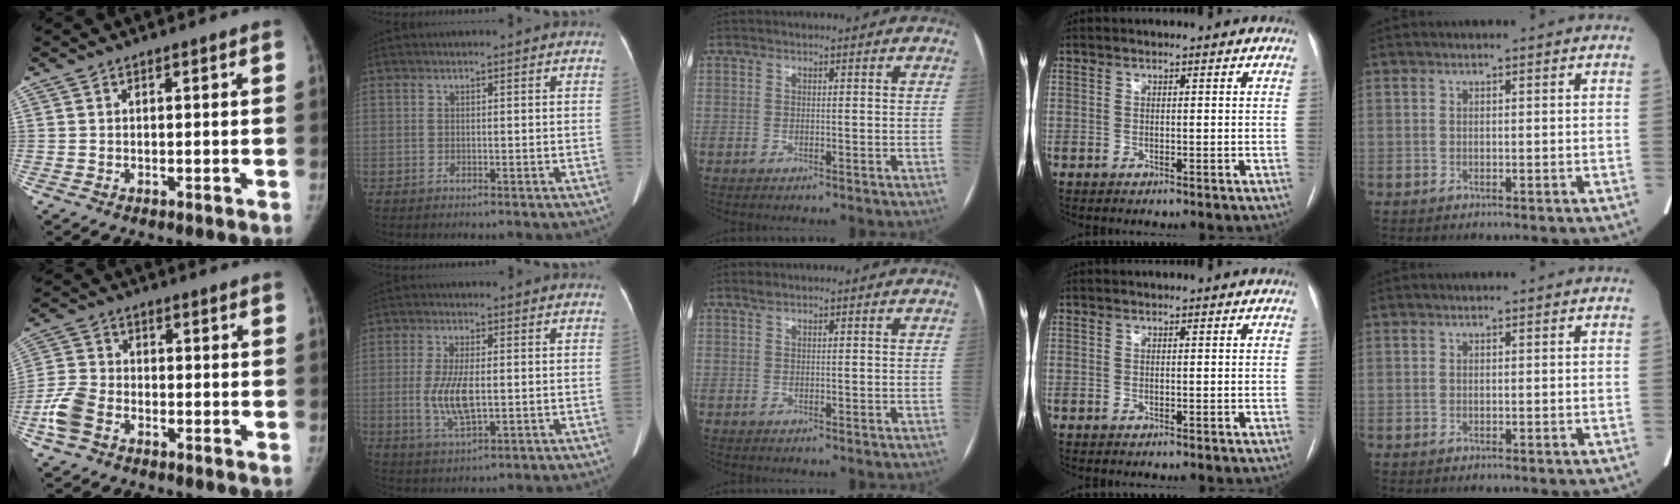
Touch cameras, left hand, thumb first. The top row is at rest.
{"thumb": {"total": 7.0, "force": [-3.4, 4.5, 4.2], "torque": [-0.096, 0.013, -0.072]}, "index": {"total": 6.8, "force": [-0.5, 2.1, 6.5], "torque": [-0.141, -0.007, -0.005]}, "middle": {"total": 0.6, "force": [0.5, 0.1, 0.3], "torque": [-0.010, 0.006, 0.012]}}